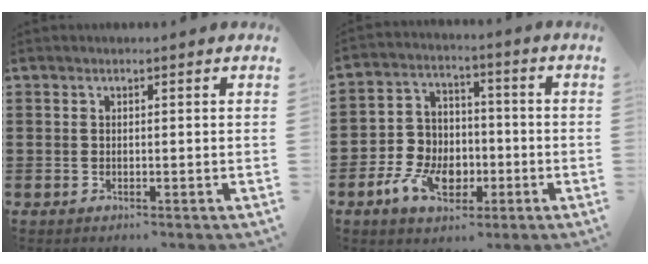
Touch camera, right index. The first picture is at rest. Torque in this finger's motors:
{"motor_torque": [2.14, 0.00, 0.31, 0.12]}